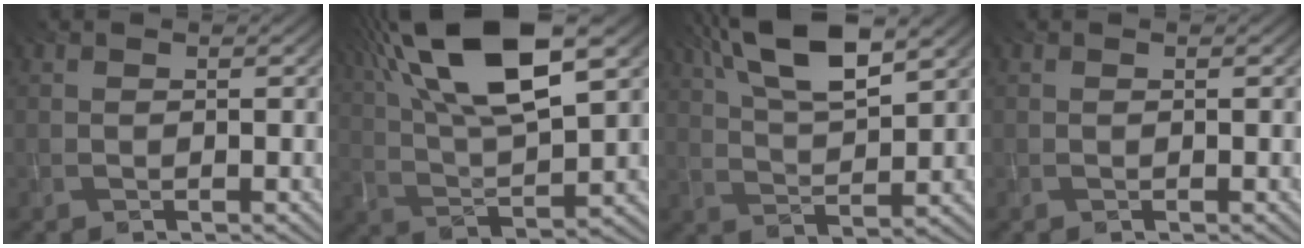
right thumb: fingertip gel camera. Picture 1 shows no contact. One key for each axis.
{"total": 16.8, "fx": 8.3, "fy": 6.0, "fz": 13.3, "tx": -0.286, "ty": 0.025, "tz": 0.148}
{"total": 11.5, "fx": 6.5, "fy": 3.8, "fz": 8.6, "tx": -0.179, "ty": 0.013, "tz": 0.116}
{"total": 0.0}